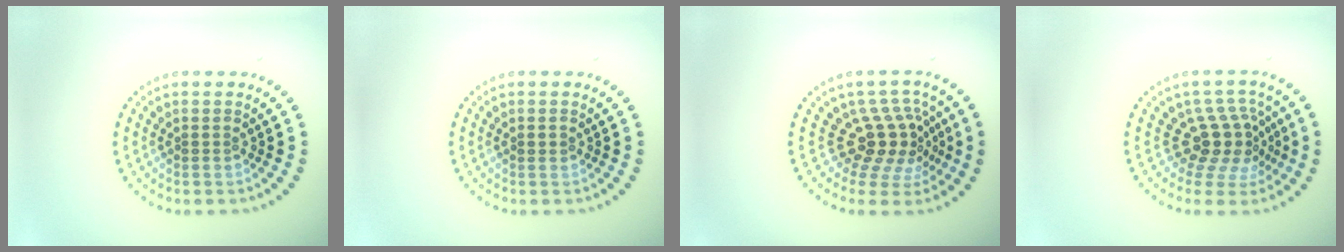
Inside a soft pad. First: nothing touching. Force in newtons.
{"total": 0.8, "press": 0.8, "slide": 0.1}
{"total": 4.0, "press": 2.8, "slide": 2.9}
{"total": 4.0, "press": 2.9, "slide": 2.8}